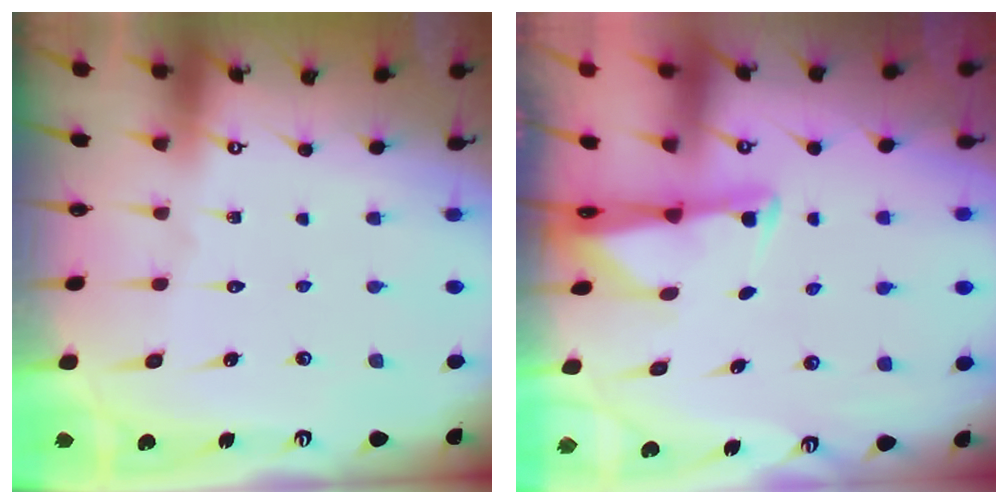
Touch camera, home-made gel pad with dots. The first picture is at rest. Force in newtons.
{"total": 2.1, "press": 2.1, "slide": 0.3}